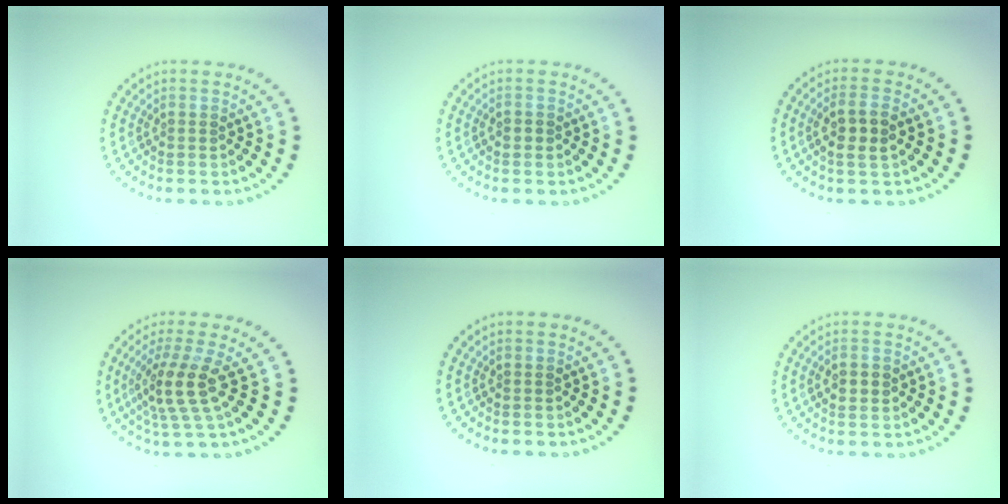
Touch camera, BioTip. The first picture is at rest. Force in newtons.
{"total": 1.2, "press": 1.2, "slide": 0.1}
{"total": 2.9, "press": 2.7, "slide": 0.9}
{"total": 4.0, "press": 3.0, "slide": 2.6}
{"total": 0.0}
{"total": 2.1, "press": 2.1, "slide": 0.1}